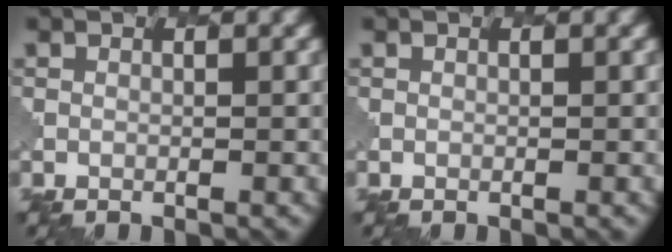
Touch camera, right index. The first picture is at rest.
{"total": 0.0}